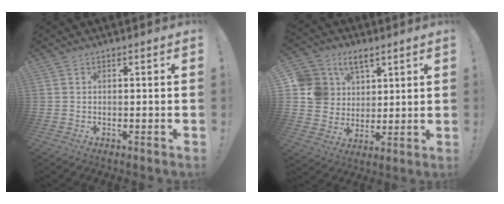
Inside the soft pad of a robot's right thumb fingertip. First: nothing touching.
{"total": 11.6, "force": [6.2, 9.1, 3.5], "torque": [-0.063, -0.030, 0.128]}